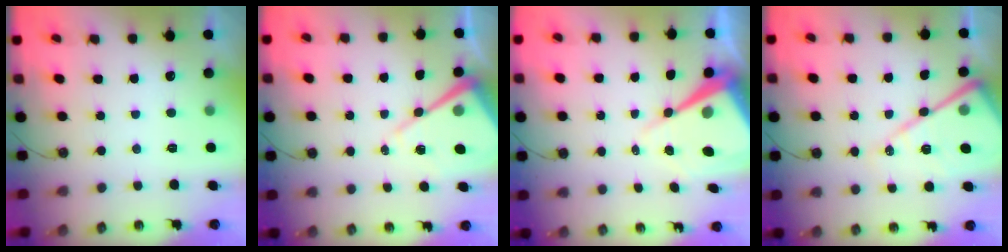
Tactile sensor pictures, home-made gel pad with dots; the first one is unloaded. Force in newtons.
{"total": 13.0, "press": 12.9, "slide": 1.3}
{"total": 14.3, "press": 14.3, "slide": 1.3}
{"total": 17.6, "press": 17.5, "slide": 1.6}